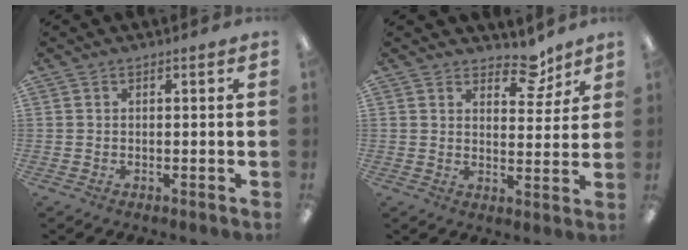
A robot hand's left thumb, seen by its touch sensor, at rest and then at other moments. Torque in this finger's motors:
{"motor_torque": [-0.05, -0.09, -0.31, -0.05, -0.01]}